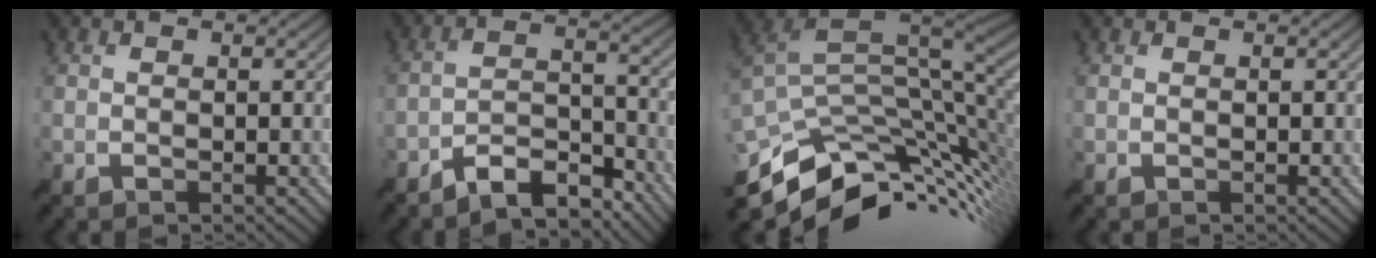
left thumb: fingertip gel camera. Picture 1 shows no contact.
{"total": 7.0, "force": [-5.9, 2.2, 3.1], "torque": [-0.050, 0.004, -0.114]}
{"total": 13.0, "force": [-3.7, 7.4, 10.0], "torque": [-0.207, -0.017, -0.060]}
{"total": 0.0}